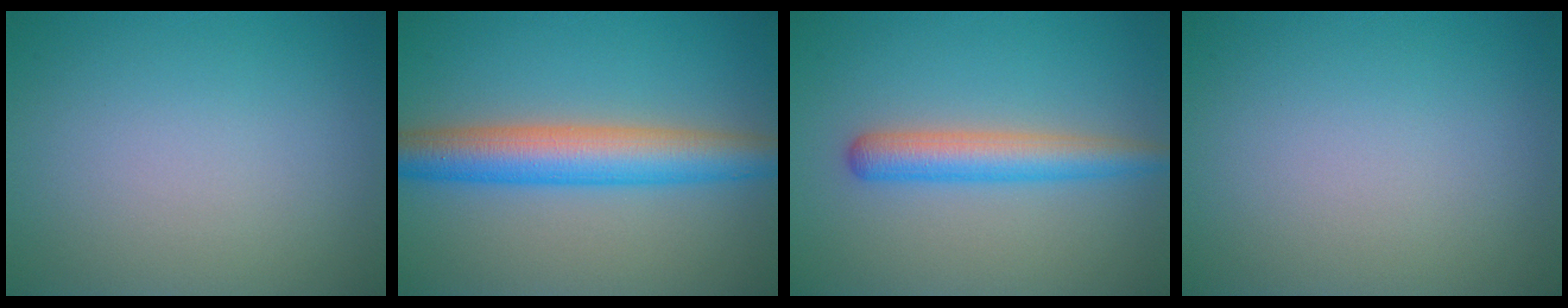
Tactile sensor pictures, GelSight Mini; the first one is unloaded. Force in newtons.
{"total": 6.7, "press": 6.7, "slide": 0.1}
{"total": 3.9, "press": 3.9, "slide": 0.1}
{"total": 0.0}